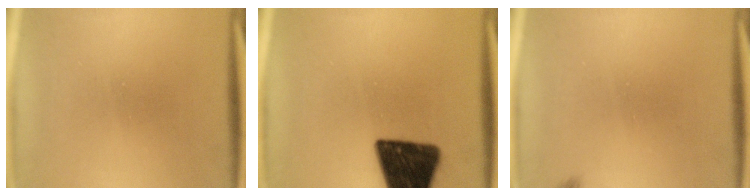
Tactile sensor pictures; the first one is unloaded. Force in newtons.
{"total": 16.3}
{"total": 0.9}